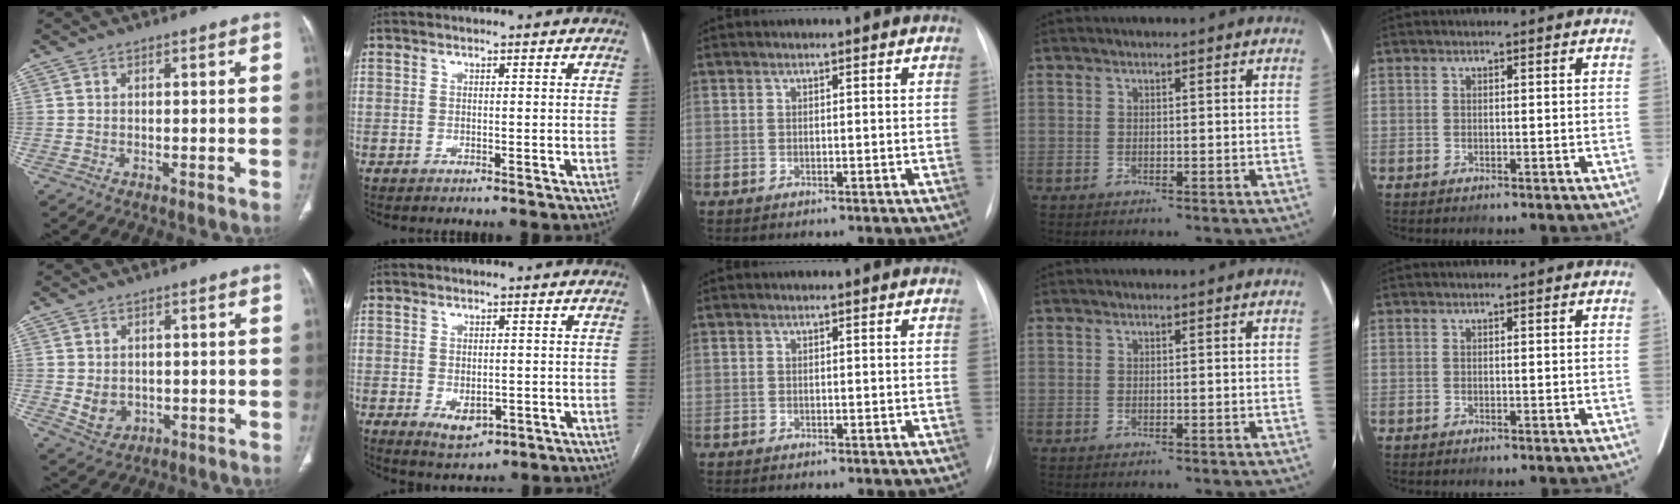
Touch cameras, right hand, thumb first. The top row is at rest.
{"thumb": {"total": 4.7, "force": [-0.4, 4.0, 2.5], "torque": [-0.028, -0.001, 0.009]}, "index": {"total": 4.0, "force": [-1.1, 2.3, 3.1], "torque": [-0.048, -0.006, -0.003]}, "middle": {"total": 0.9, "force": [-0.8, 0.1, 0.4], "torque": [-0.010, -0.003, -0.010]}}